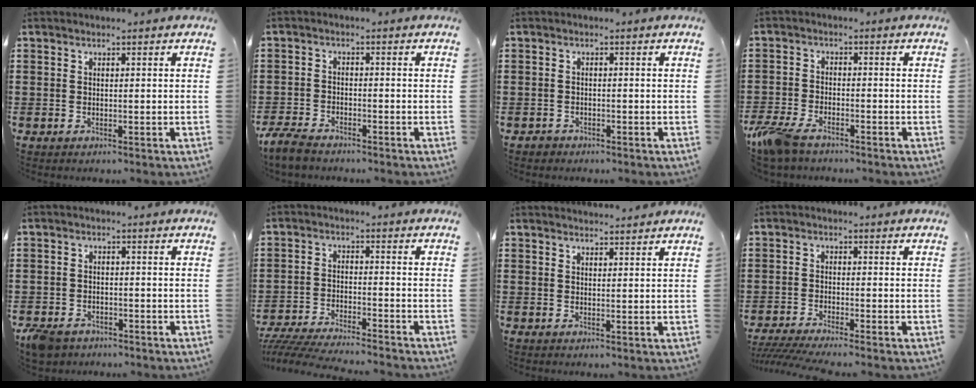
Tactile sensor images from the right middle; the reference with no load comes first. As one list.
[{"total": 3.9, "force": [-3.5, 0.9, 1.5], "torque": [-0.052, -0.005, -0.078]}, {"total": 0.9, "force": [-0.8, 0.4, 0.0], "torque": [-0.003, 0.002, -0.018]}, {"total": 5.2, "force": [-4.0, 1.8, 2.9], "torque": [-0.087, -0.010, -0.085]}, {"total": 2.6, "force": [-2.2, 1.1, 0.7], "torque": [-0.030, -0.002, -0.050]}, {"total": 4.9, "force": [-4.8, 0.0, 1.1], "torque": [-0.031, -0.009, -0.100]}, {"total": 1.6, "force": [1.6, -0.2, -0.1], "torque": [-0.002, -0.001, 0.032]}, {"total": 2.7, "force": [-2.4, -0.1, 1.3], "torque": [-0.037, -0.008, -0.053]}]